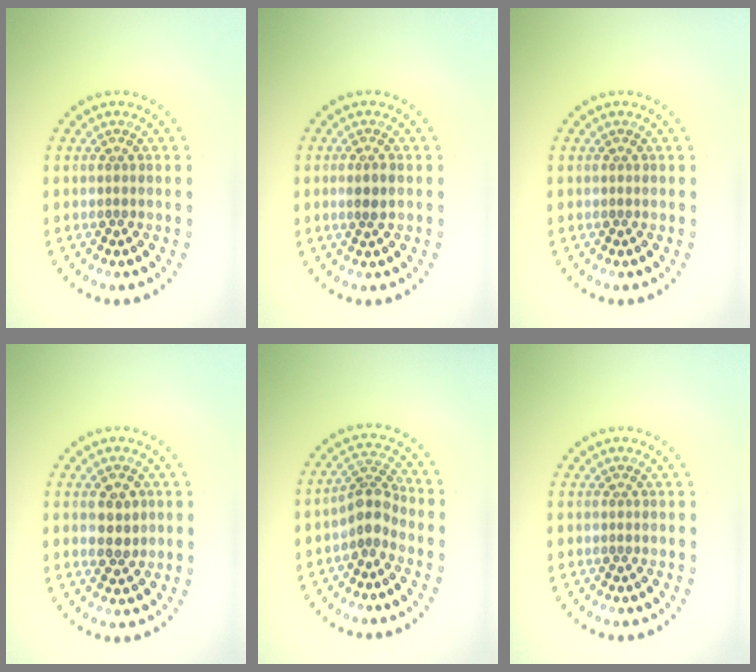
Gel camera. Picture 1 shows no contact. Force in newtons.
{"total": 1.6, "press": 1.4, "slide": 0.7}
{"total": 0.0}
{"total": 2.7, "press": 2.6, "slide": 0.5}
{"total": 2.6, "press": 2.1, "slide": 1.6}
{"total": 0.0}